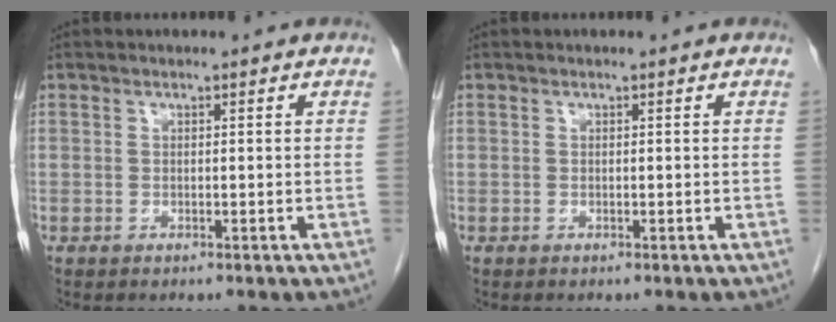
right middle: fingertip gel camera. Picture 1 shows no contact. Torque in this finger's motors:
{"motor_torque": [-0.03, -0.20, 0.02, 0.00]}